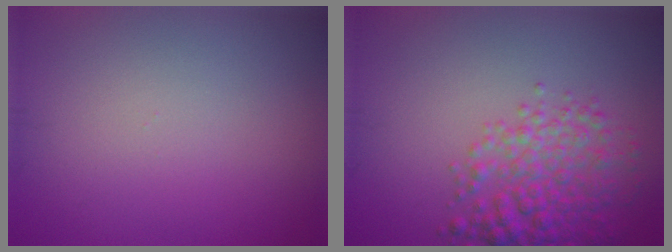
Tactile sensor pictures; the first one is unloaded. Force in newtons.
{"total": 5.0, "press": 5.0, "slide": 0.2}